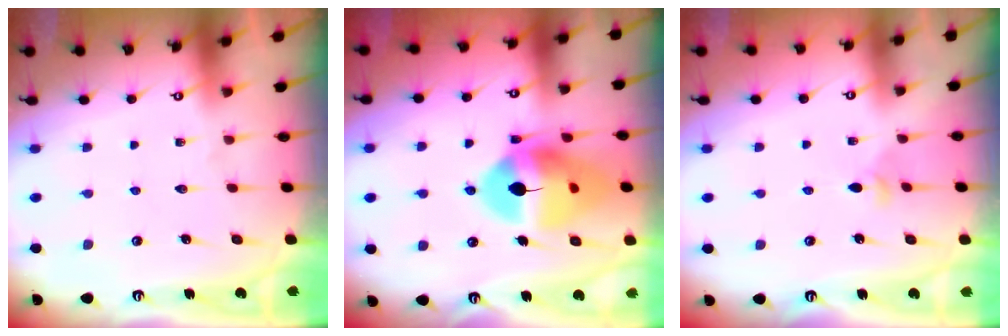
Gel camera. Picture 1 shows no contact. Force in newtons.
{"total": 17.0, "press": 16.9, "slide": 2.0}
{"total": 3.2, "press": 3.1, "slide": 0.7}